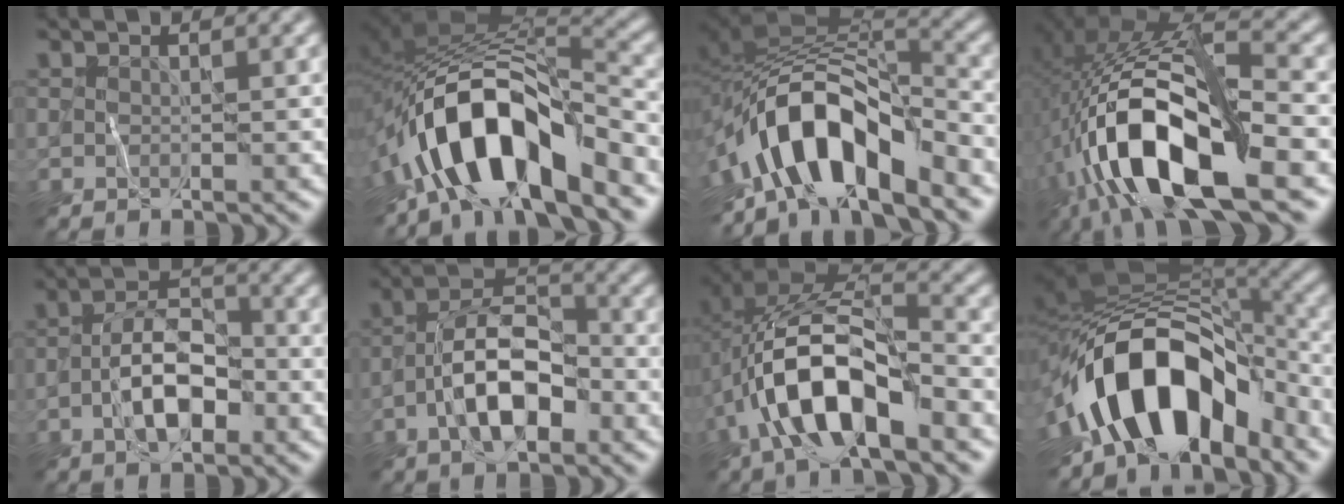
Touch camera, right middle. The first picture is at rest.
{"total": 10.3, "force": [-5.9, 3.9, 7.5], "torque": [-0.116, 0.014, -0.111]}
{"total": 10.1, "force": [-5.6, 4.2, 7.3], "torque": [-0.110, 0.015, -0.104]}
{"total": 13.5, "force": [-4.8, 4.5, 11.8], "torque": [-0.229, 0.011, -0.084]}
{"total": 5.2, "force": [-2.0, 2.4, 4.2], "torque": [-0.068, 0.014, -0.042]}
{"total": 6.9, "force": [-2.7, 3.1, 5.5], "torque": [-0.091, 0.016, -0.056]}
{"total": 11.3, "force": [-3.9, 5.3, 9.2], "torque": [-0.185, 0.005, -0.073]}
{"total": 12.4, "force": [-5.9, 7.0, 8.3], "torque": [-0.120, 0.006, -0.101]}